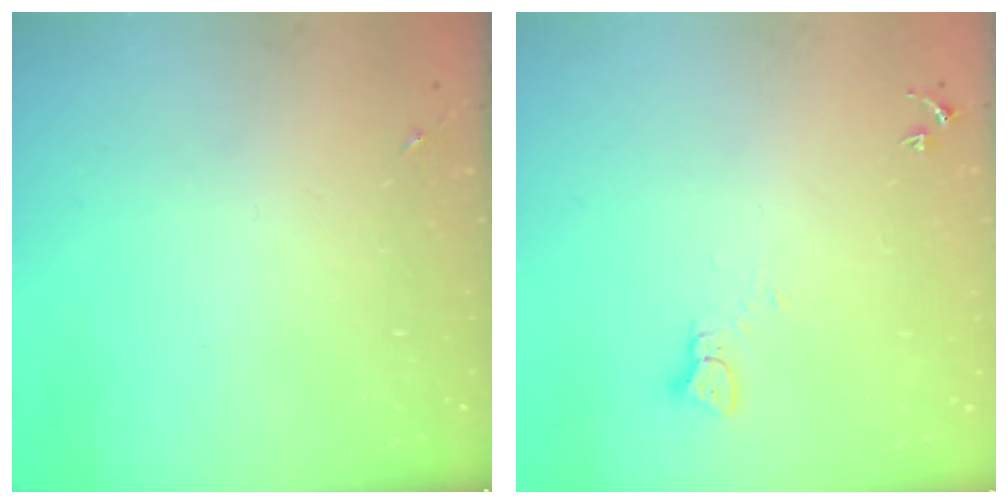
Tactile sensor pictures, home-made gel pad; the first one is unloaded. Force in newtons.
{"total": 2.2, "press": 2.2, "slide": 0.2}